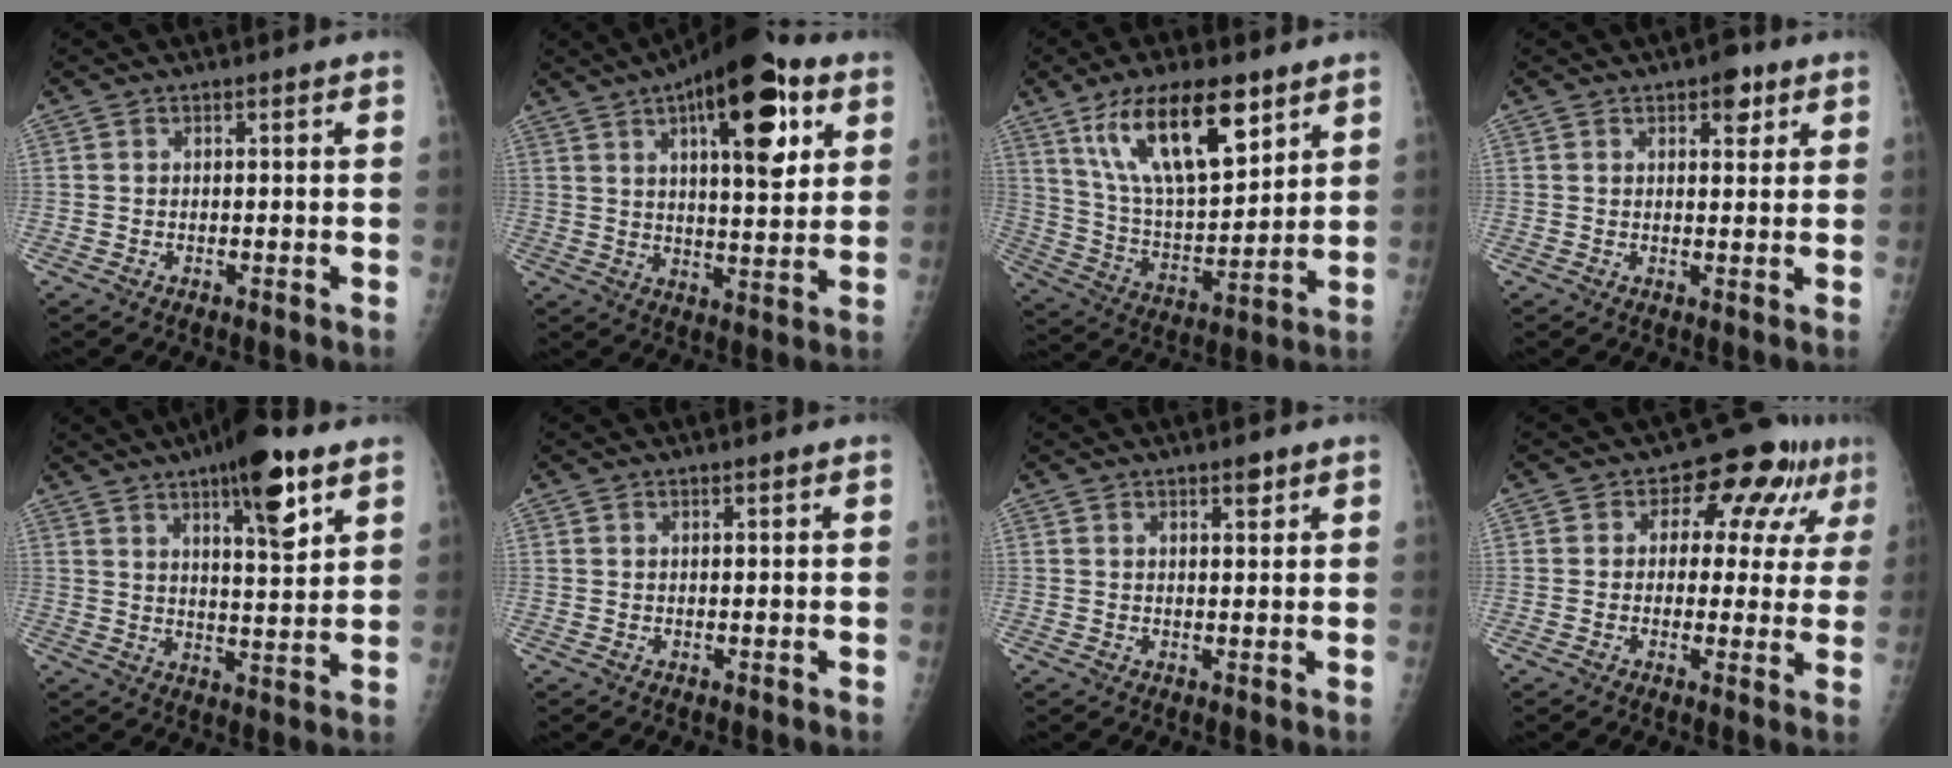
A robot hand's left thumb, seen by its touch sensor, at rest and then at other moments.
{"total": 18.6, "force": [8.1, 7.0, 15.2], "torque": [-0.189, -0.020, 0.116]}
{"total": 18.8, "force": [10.6, 7.2, 13.8], "torque": [-0.208, -0.046, 0.199]}
{"total": 4.1, "force": [2.3, 2.1, 2.6], "torque": [-0.016, -0.008, 0.027]}
{"total": 12.6, "force": [7.2, 3.2, 9.8], "torque": [-0.129, -0.035, 0.107]}
{"total": 0.6, "force": [0.4, 0.1, 0.4], "torque": [-0.005, -0.001, 0.008]}
{"total": 2.3, "force": [1.6, 0.8, 1.5], "torque": [-0.015, -0.010, 0.024]}
{"total": 10.9, "force": [4.0, 6.7, 7.6], "torque": [-0.045, 0.014, 0.045]}